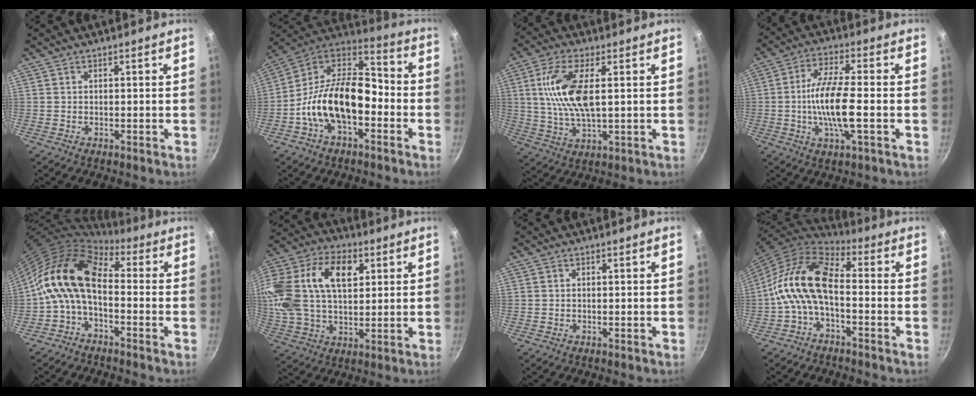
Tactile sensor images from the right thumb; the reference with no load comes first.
{"total": 19.5, "force": [-5.2, 11.3, 15.0], "torque": [-0.238, 0.062, -0.110]}
{"total": 12.2, "force": [2.3, 4.9, 10.9], "torque": [-0.218, -0.001, 0.044]}
{"total": 11.4, "force": [-1.7, 2.8, 10.9], "torque": [-0.211, 0.016, -0.040]}
{"total": 12.0, "force": [-1.3, 7.1, 9.6], "torque": [-0.163, 0.040, -0.040]}
{"total": 23.4, "force": [6.5, 14.5, 17.1], "torque": [-0.354, 0.017, 0.109]}
{"total": 0.0}
{"total": 12.4, "force": [-2.3, 6.5, 10.4], "torque": [-0.198, 0.042, -0.060]}